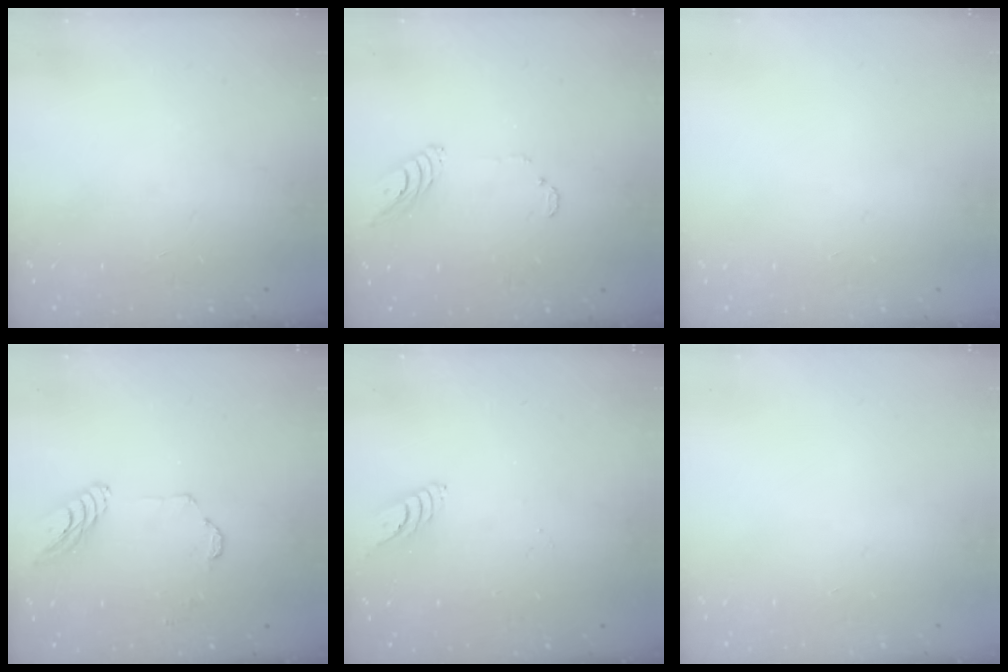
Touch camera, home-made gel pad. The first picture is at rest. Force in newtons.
{"total": 7.7, "press": 7.7, "slide": 0.8}
{"total": 0.0}
{"total": 9.8, "press": 9.7, "slide": 0.7}
{"total": 5.8, "press": 5.8, "slide": 0.5}
{"total": 0.0}